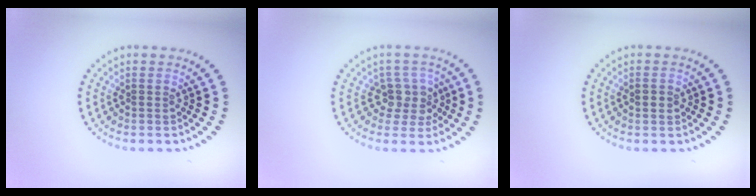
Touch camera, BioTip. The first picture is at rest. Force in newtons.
{"total": 2.9, "press": 2.4, "slide": 1.7}
{"total": 1.5, "press": 1.5, "slide": 0.0}